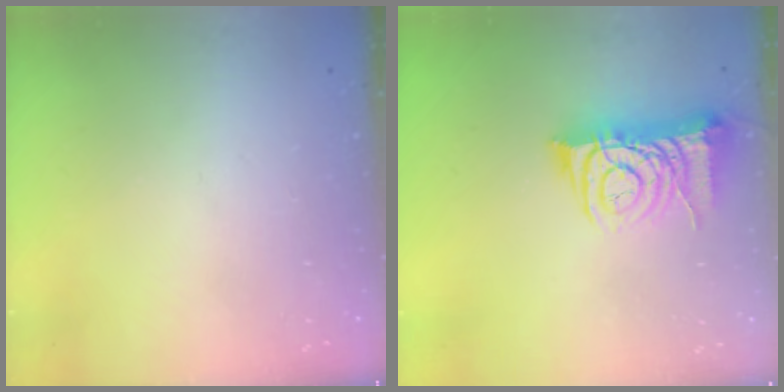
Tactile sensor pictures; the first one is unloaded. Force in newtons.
{"total": 9.5, "press": 9.4, "slide": 1.1}